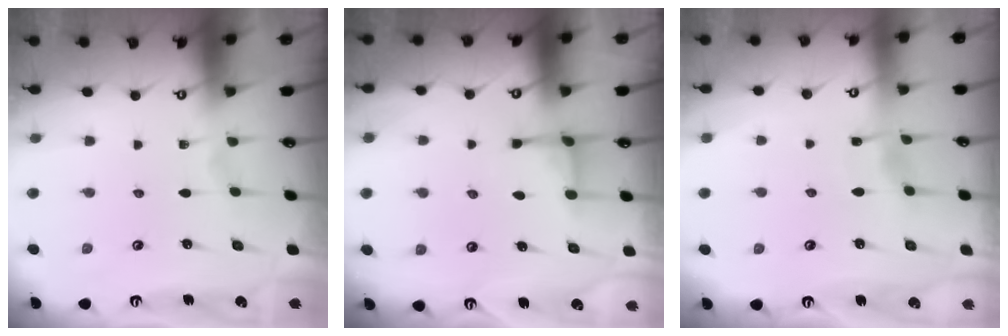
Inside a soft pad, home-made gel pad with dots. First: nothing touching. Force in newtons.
{"total": 2.5, "press": 2.3, "slide": 0.8}
{"total": 4.0, "press": 3.9, "slide": 0.5}